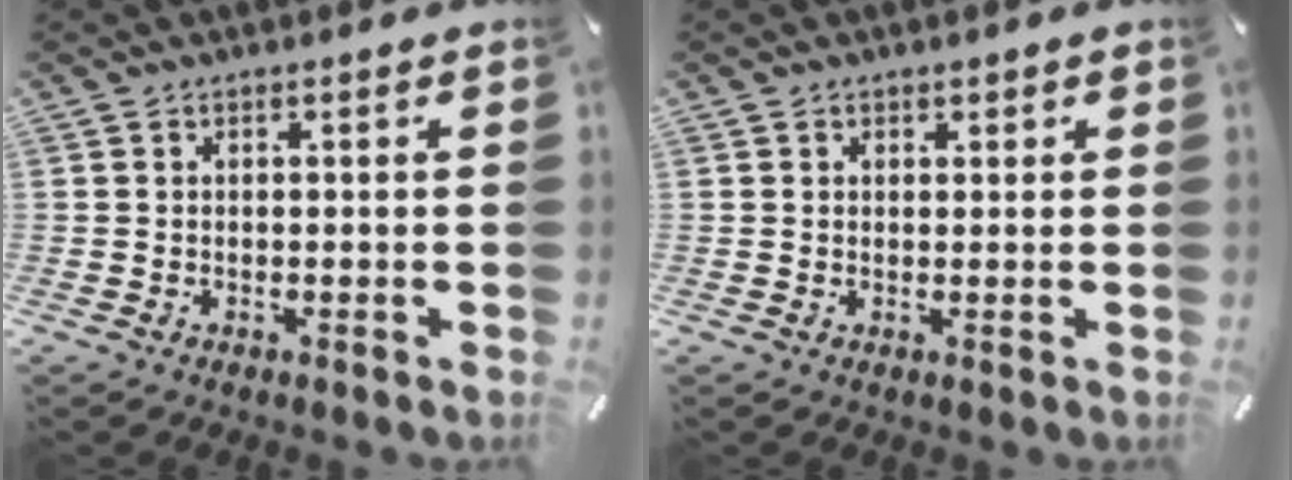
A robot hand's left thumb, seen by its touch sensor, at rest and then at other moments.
{"total": 1.0, "force": [0.6, 0.9, 0.1], "torque": [0.006, 0.000, 0.008]}